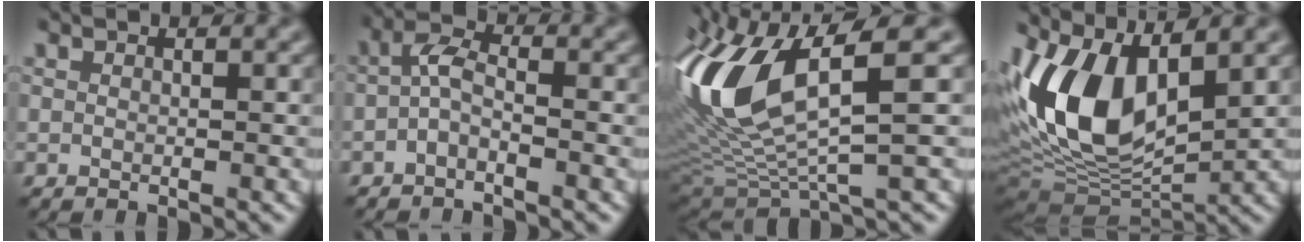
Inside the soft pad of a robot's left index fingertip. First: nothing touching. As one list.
[{"total": 2.1, "force": [-1.1, 0.9, 1.5], "torque": [-0.034, 0.010, -0.024]}, {"total": 11.6, "force": [2.0, 4.1, 10.6], "torque": [-0.238, -0.002, 0.046]}, {"total": 11.9, "force": [1.9, 5.8, 10.2], "torque": [-0.203, 0.001, 0.033]}]